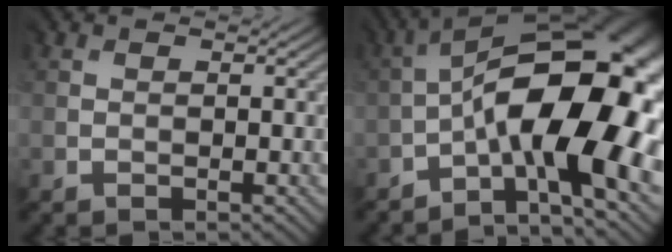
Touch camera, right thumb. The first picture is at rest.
{"total": 18.8, "force": [-3.0, 7.9, 16.8], "torque": [-0.274, 0.012, -0.059]}